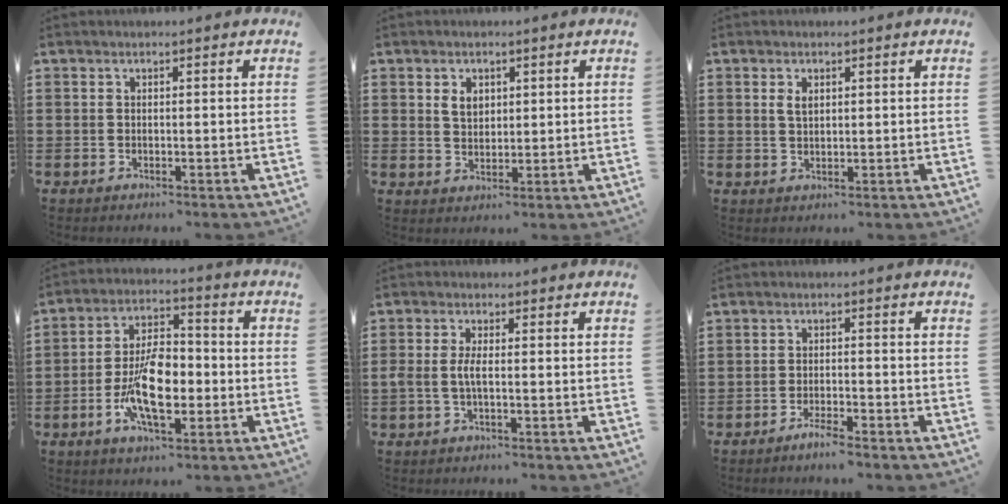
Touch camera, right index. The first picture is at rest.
{"total": 3.0, "force": [1.2, 2.1, 1.8], "torque": [-0.042, 0.008, 0.021]}
{"total": 1.8, "force": [0.7, 0.9, 1.4], "torque": [-0.030, 0.004, 0.013]}
{"total": 10.5, "force": [-2.5, 5.1, 8.9], "torque": [-0.180, -0.005, -0.049]}
{"total": 2.9, "force": [-0.5, 0.7, 2.7], "torque": [-0.072, -0.006, -0.018]}
{"total": 2.6, "force": [-2.3, 0.0, 1.1], "torque": [-0.021, 0.002, -0.042]}